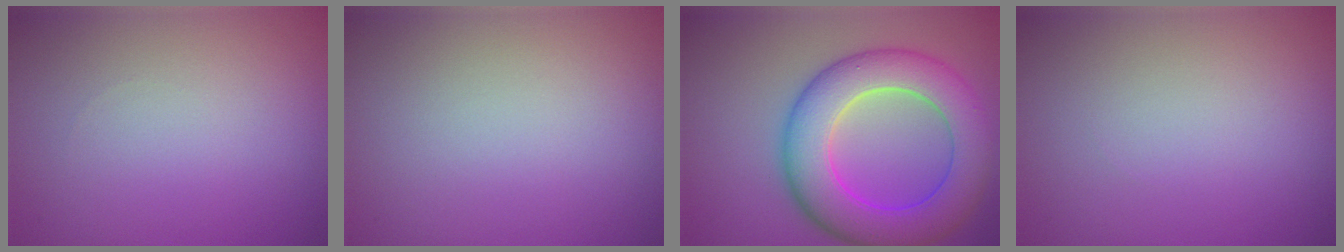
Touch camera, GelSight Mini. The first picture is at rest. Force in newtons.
{"total": 0.0}
{"total": 9.1, "press": 9.1, "slide": 0.2}
{"total": 0.0}